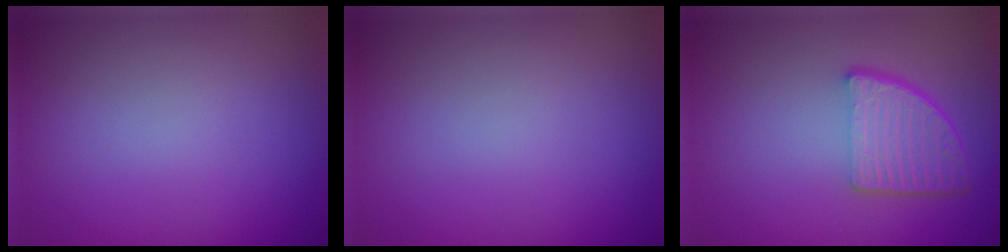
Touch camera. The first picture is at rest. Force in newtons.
{"total": 0.0}
{"total": 5.1, "press": 3.7, "slide": 3.5}